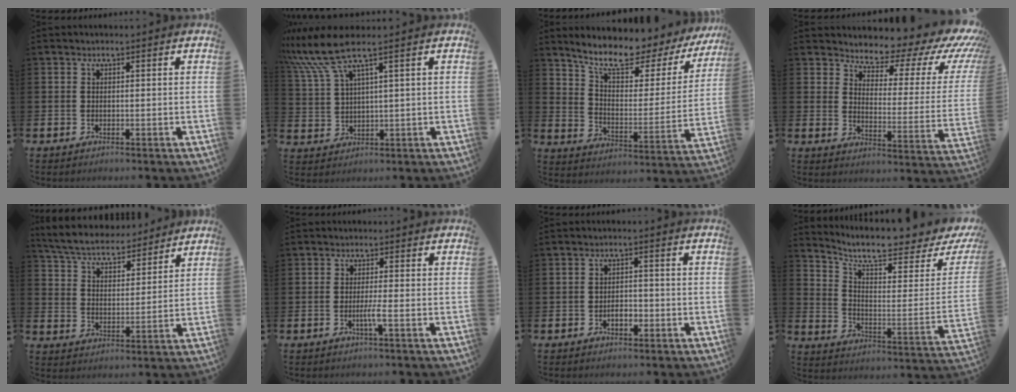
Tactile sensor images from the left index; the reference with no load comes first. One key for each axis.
{"total": 7.1, "fx": 5.0, "fy": 0.9, "fz": 5.0, "tx": -0.124, "ty": -0.009, "tz": 0.086}
{"total": 9.8, "fx": 8.5, "fy": 2.3, "fz": 4.2, "tx": -0.115, "ty": -0.061, "tz": 0.143}
{"total": 6.8, "fx": 6.2, "fy": 2.4, "fz": 1.4, "tx": -0.033, "ty": -0.065, "tz": 0.096}
{"total": 6.1, "fx": 5.8, "fy": 1.4, "fz": 1.0, "tx": -0.051, "ty": -0.041, "tz": 0.101}
{"total": 2.0, "fx": -0.7, "fy": -0.3, "fz": 1.8, "tx": -0.037, "ty": -0.003, "tz": -0.014}
{"total": 2.1, "fx": -0.9, "fy": 1.2, "fz": 1.6, "tx": -0.018, "ty": -0.001, "tz": -0.020}
{"total": 9.3, "fx": 8.2, "fy": 1.7, "fz": 4.2, "tx": -0.089, "ty": -0.073, "tz": 0.132}